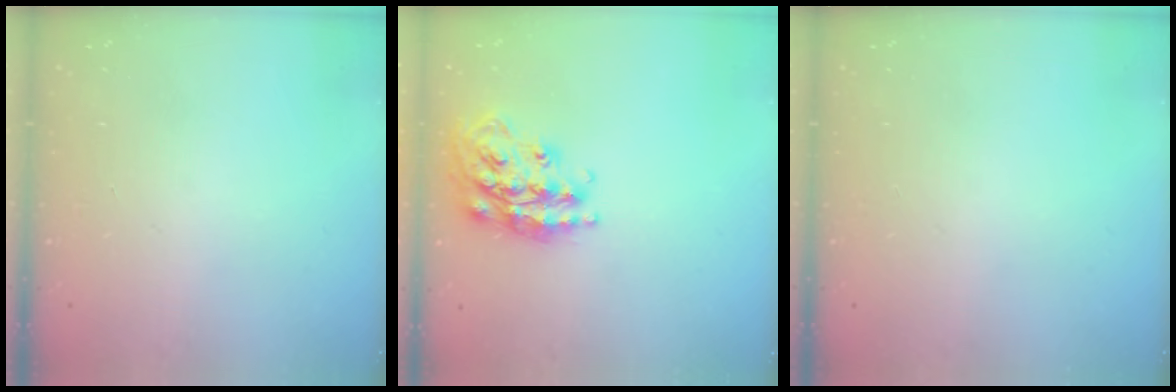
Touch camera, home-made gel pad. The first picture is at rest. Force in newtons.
{"total": 19.4, "press": 19.4, "slide": 1.4}
{"total": 0.0}